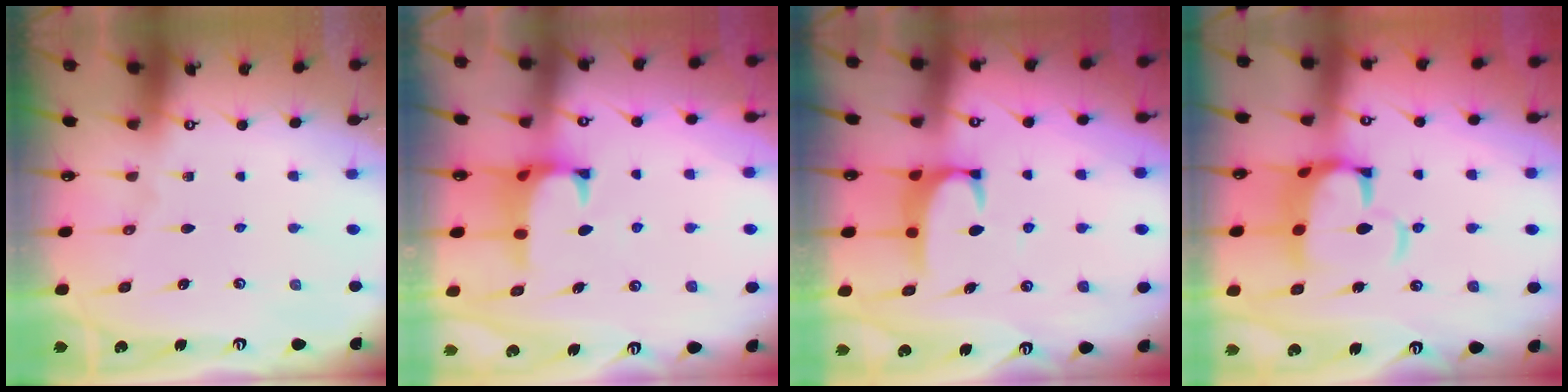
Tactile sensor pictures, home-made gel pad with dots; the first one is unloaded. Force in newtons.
{"total": 0.9, "press": 0.3, "slide": 0.8}
{"total": 2.5, "press": 2.4, "slide": 0.7}
{"total": 7.5, "press": 7.4, "slide": 1.3}